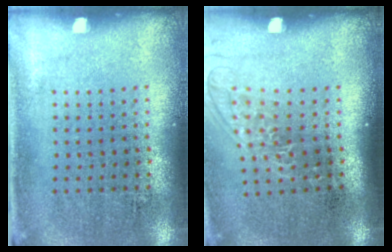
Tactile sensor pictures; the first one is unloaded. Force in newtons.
{"total": 1.3, "press": 1.0, "slide": 0.7}